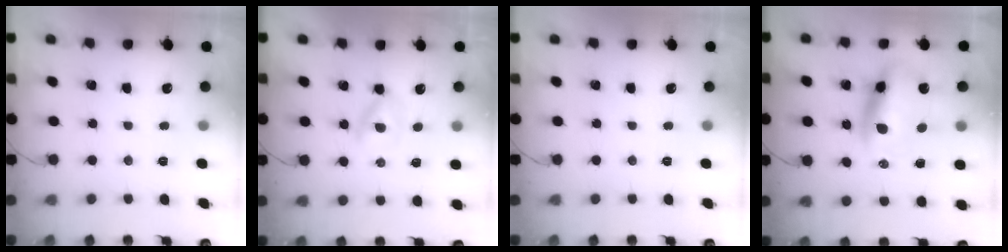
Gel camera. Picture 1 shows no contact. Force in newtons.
{"total": 2.4, "press": 2.2, "slide": 1.0}
{"total": 0.0}
{"total": 12.6, "press": 12.1, "slide": 3.4}